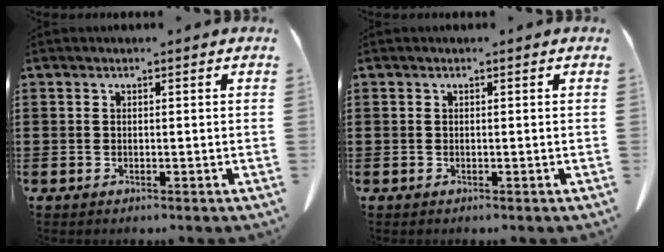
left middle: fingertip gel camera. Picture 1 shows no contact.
{"total": 0.0}